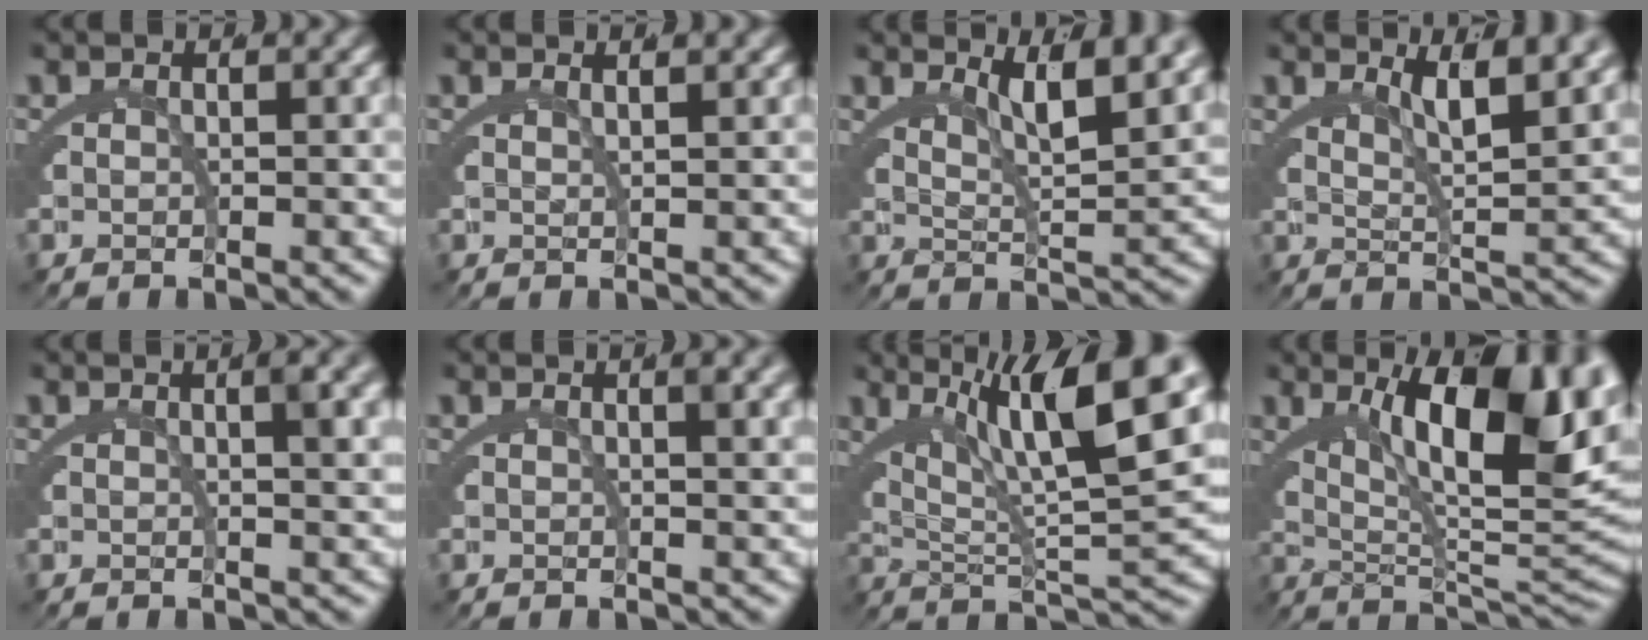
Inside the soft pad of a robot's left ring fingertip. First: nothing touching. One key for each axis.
{"total": 1.6, "fx": 1.1, "fy": -1.0, "fz": 0.6, "tx": -0.007, "ty": -0.001, "tz": 0.023}
{"total": 4.7, "fx": 3.0, "fy": 0.1, "fz": 3.6, "tx": -0.053, "ty": -0.006, "tz": 0.054}
{"total": 4.2, "fx": 2.8, "fy": -0.1, "fz": 3.1, "tx": -0.042, "ty": -0.007, "tz": 0.052}
{"total": 2.5, "fx": 1.0, "fy": -0.2, "fz": 2.3, "tx": -0.024, "ty": 0.005, "tz": 0.016}
{"total": 1.6, "fx": 0.7, "fy": -0.4, "fz": 1.4, "tx": -0.019, "ty": 0.003, "tz": 0.014}
{"total": 11.8, "fx": 4.4, "fy": 3.9, "fz": 10.3, "tx": -0.151, "ty": 0.012, "tz": 0.067}
{"total": 13.8, "fx": 4.0, "fy": 5.1, "fz": 12.2, "tx": -0.161, "ty": 0.003, "tz": 0.063}